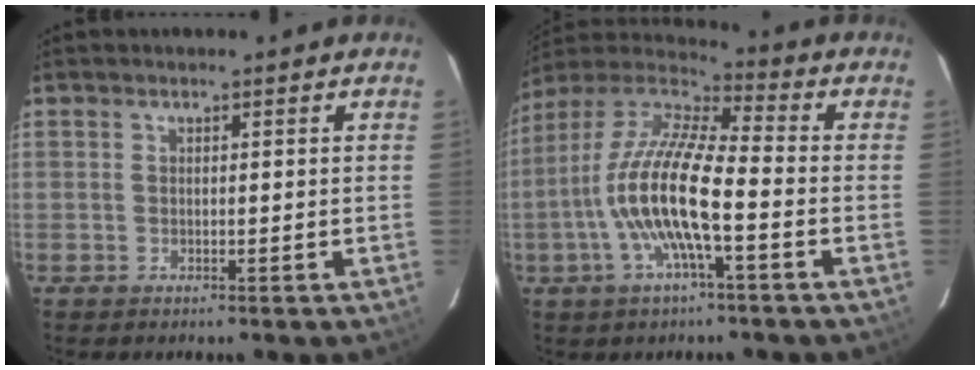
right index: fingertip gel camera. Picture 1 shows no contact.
{"total": 15.7, "force": [-4.0, 3.3, 14.8], "torque": [-0.284, -0.003, -0.084]}